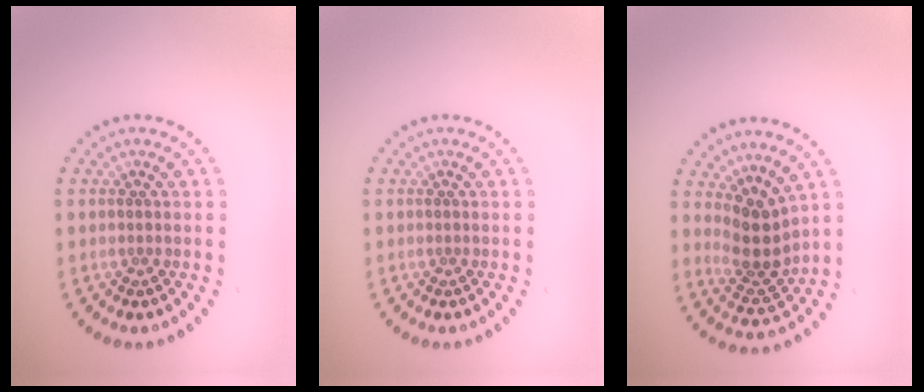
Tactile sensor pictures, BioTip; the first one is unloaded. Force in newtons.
{"total": 0.0}
{"total": 3.6, "press": 2.7, "slide": 2.4}